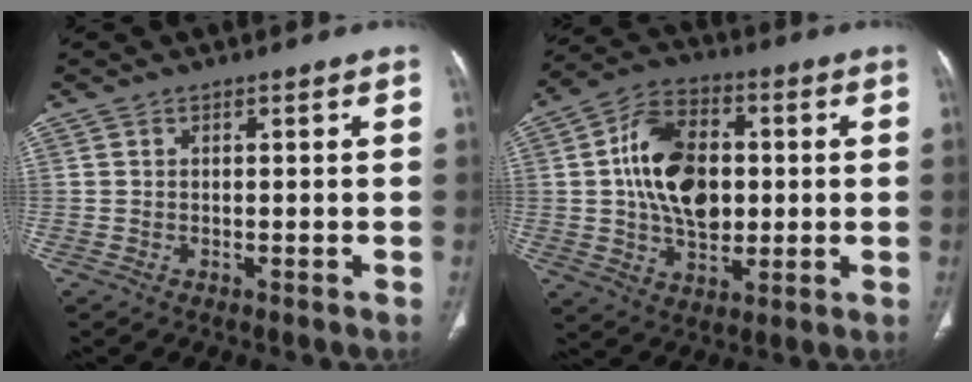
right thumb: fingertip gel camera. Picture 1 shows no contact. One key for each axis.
{"total": 16.3, "fx": 1.5, "fy": 10.7, "fz": 12.2, "tx": -0.184, "ty": 0.011, "tz": 0.024}